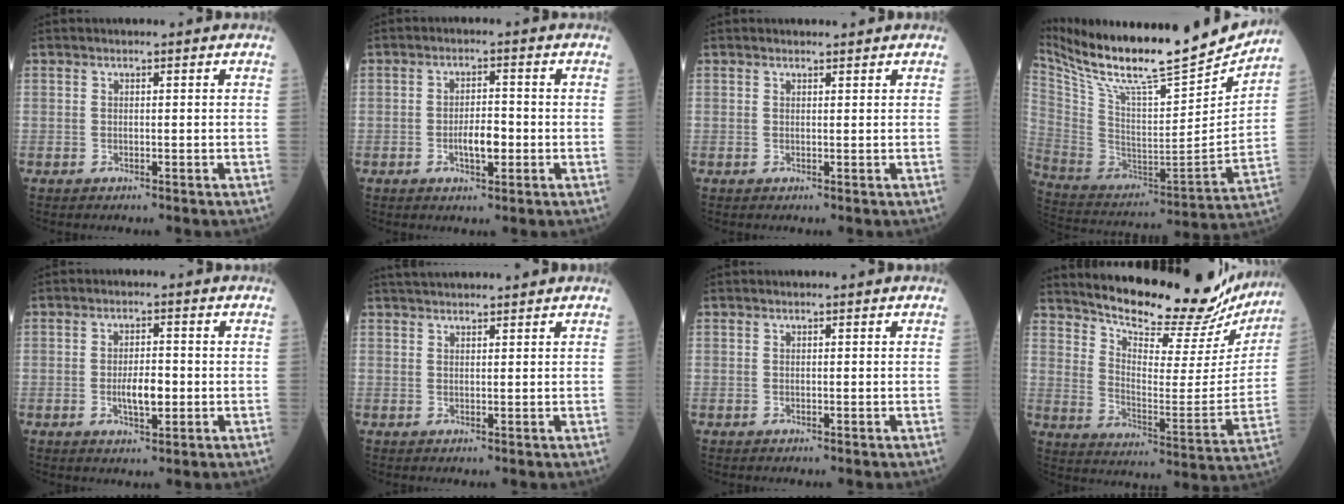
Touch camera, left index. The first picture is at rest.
{"total": 4.1, "force": [-1.1, 1.4, 3.7], "torque": [-0.066, 0.002, -0.018]}
{"total": 0.9, "force": [0.9, 0.1, 0.1], "torque": [-0.010, 0.001, 0.016]}
{"total": 23.7, "force": [21.0, 2.4, 10.7], "torque": [-0.212, -0.044, 0.344]}
{"total": 4.3, "force": [-0.8, 1.4, 3.9], "torque": [-0.072, -0.001, -0.011]}
{"total": 5.8, "force": [5.4, 0.4, 2.0], "torque": [-0.031, 0.038, 0.086]}
{"total": 0.0}
{"total": 23.9, "force": [22.0, 4.9, 7.8], "torque": [-0.120, -0.062, 0.292]}